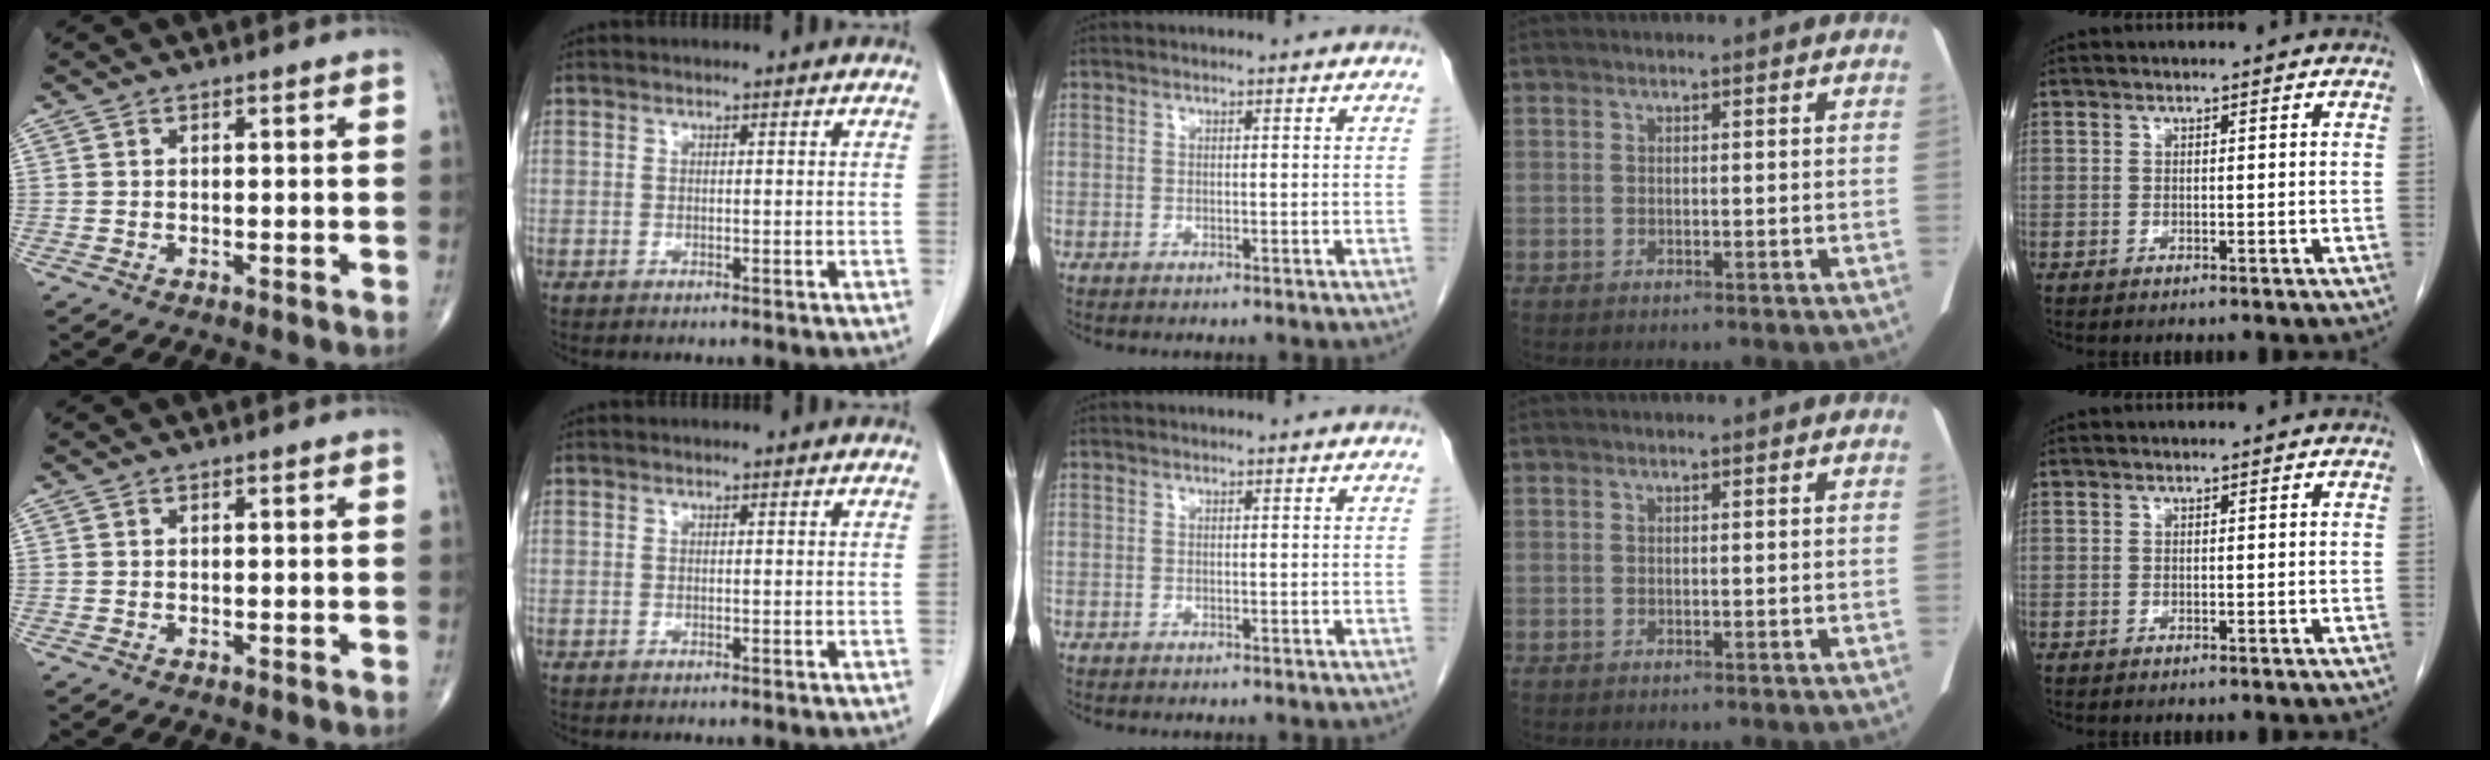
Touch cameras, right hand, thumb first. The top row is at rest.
{}